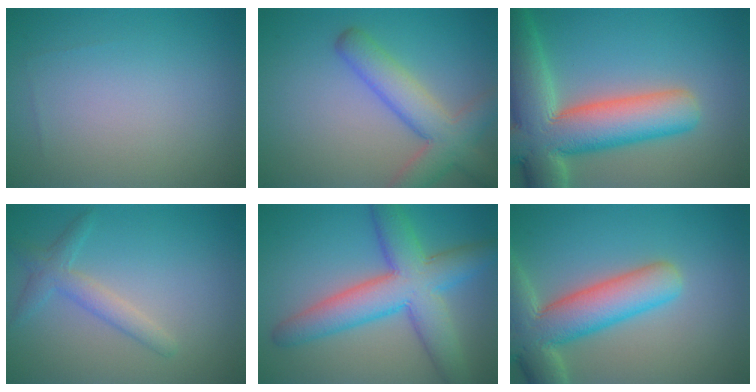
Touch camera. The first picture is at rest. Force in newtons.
{"total": 5.8, "press": 5.8, "slide": 0.4}
{"total": 12.5, "press": 12.5, "slide": 0.9}
{"total": 2.4, "press": 2.4, "slide": 0.0}
{"total": 8.4, "press": 8.4, "slide": 0.2}
{"total": 8.5, "press": 8.5, "slide": 0.9}